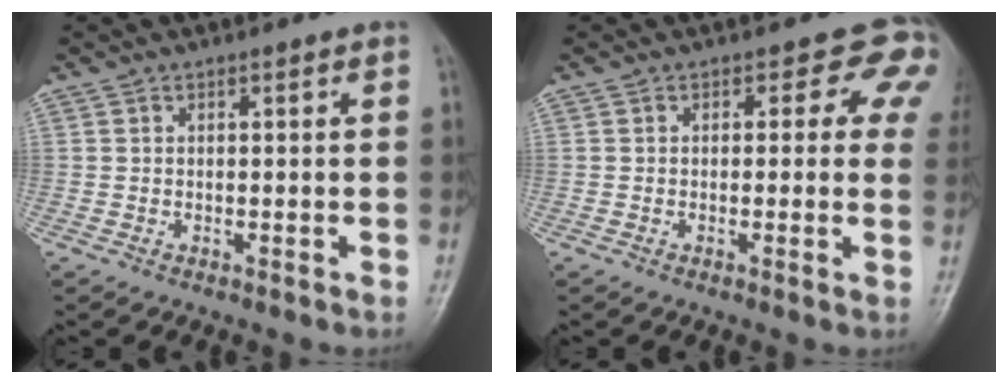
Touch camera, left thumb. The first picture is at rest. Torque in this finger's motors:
{"motor_torque": [0.23, 0.23, 0.19, 0.08, 0.08]}